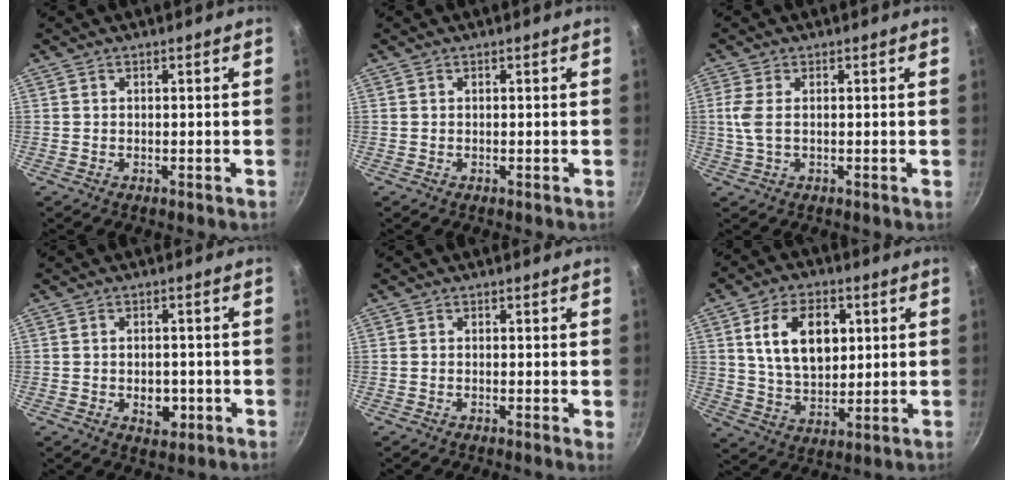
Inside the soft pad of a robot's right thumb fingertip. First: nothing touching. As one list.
[{"total": 0.0}, {"total": 3.8, "force": [0.4, 1.6, 3.5], "torque": [-0.082, 0.002, 0.008]}, {"total": 4.7, "force": [-1.2, 3.1, 3.4], "torque": [-0.034, 0.006, -0.014]}, {"total": 0.9, "force": [-0.1, 0.2, 0.9], "torque": [-0.013, -0.003, -0.007]}, {"total": 13.9, "force": [3.7, 9.0, 9.9], "torque": [-0.137, -0.009, 0.067]}]